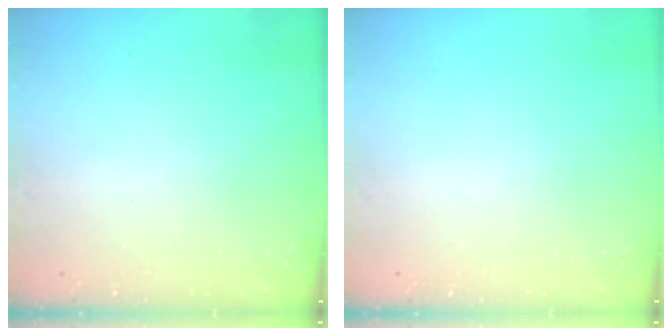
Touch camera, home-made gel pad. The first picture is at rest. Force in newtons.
{"total": 0.0}